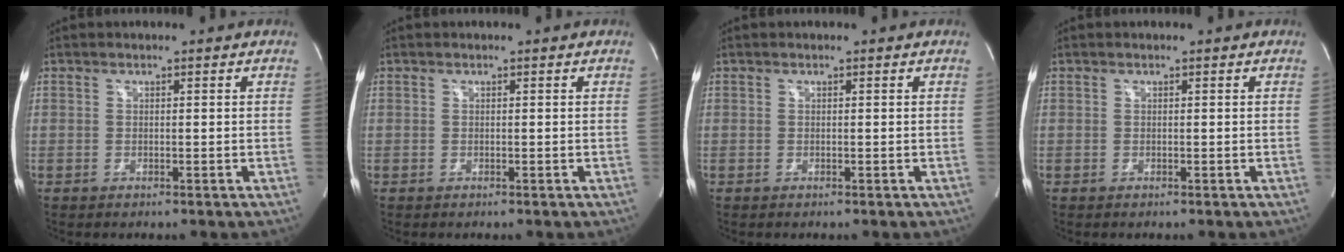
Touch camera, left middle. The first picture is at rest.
{"total": 0.0}
{"total": 0.0}
{"total": 0.0}